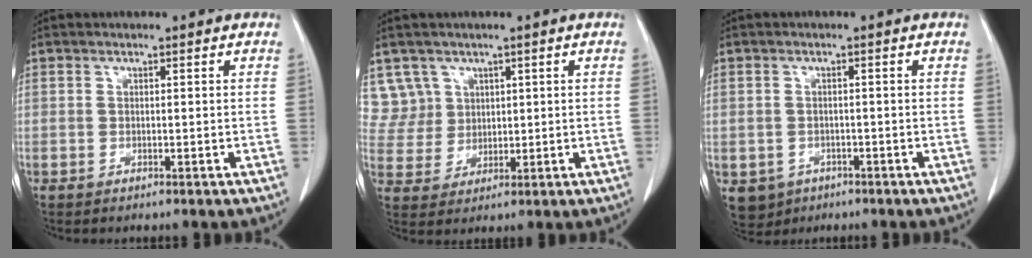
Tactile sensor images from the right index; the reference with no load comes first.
{"total": 5.9, "force": [3.2, 5.0, -0.5], "torque": [0.017, 0.011, 0.072]}
{"total": 4.6, "force": [-2.2, 4.0, 0.9], "torque": [-0.012, 0.003, -0.028]}